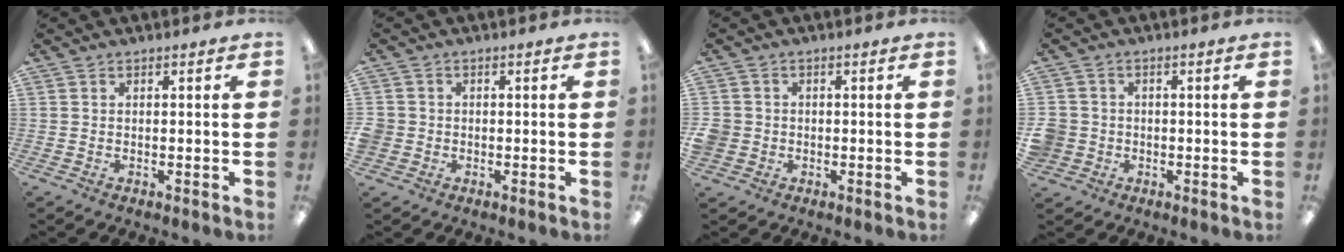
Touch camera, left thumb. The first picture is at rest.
{"total": 2.7, "force": [-0.6, 2.6, 0.4], "torque": [-0.006, 0.003, -0.012]}
{"total": 3.5, "force": [-0.7, 3.3, 0.7], "torque": [-0.020, 0.004, -0.012]}
{"total": 4.1, "force": [-0.9, 3.9, 0.6], "torque": [-0.028, 0.005, -0.017]}